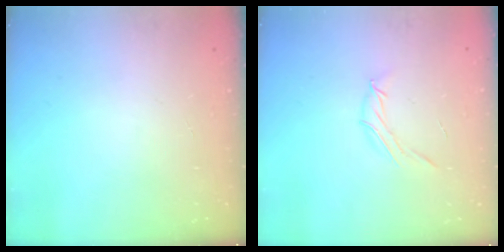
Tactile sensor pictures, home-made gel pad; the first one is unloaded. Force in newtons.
{"total": 6.6, "press": 6.6, "slide": 0.9}